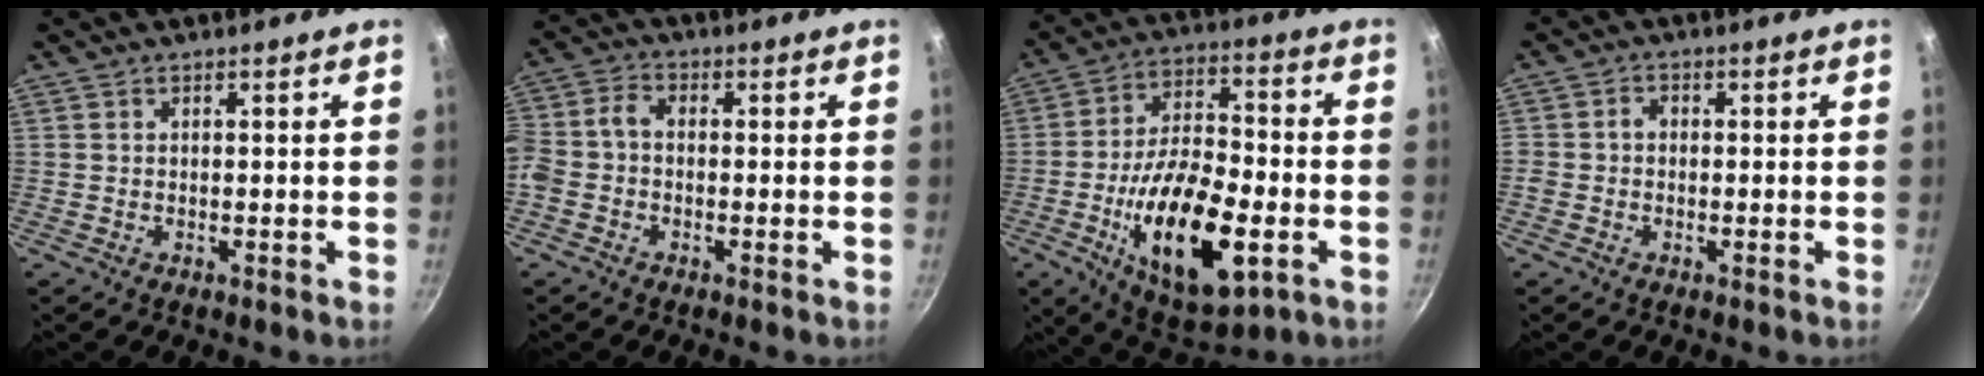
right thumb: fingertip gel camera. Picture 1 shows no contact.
{"total": 6.7, "force": [-1.8, 4.8, 4.3], "torque": [-0.096, 0.029, -0.051]}
{"total": 22.1, "force": [-6.5, 9.9, 18.6], "torque": [-0.301, 0.024, -0.101]}
{"total": 2.0, "force": [-0.4, 1.7, 1.0], "torque": [-0.013, 0.009, -0.011]}